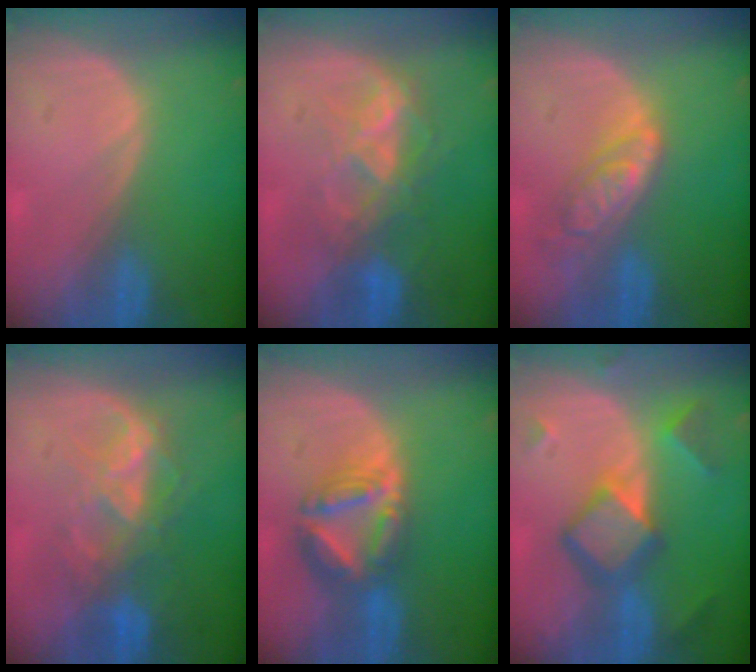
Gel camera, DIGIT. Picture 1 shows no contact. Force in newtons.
{"total": 6.8, "press": 6.7, "slide": 1.5}
{"total": 6.3, "press": 5.6, "slide": 3.0}
{"total": 7.8, "press": 7.1, "slide": 3.1}
{"total": 8.1, "press": 7.0, "slide": 4.0}
{"total": 7.9, "press": 7.8, "slide": 0.5}